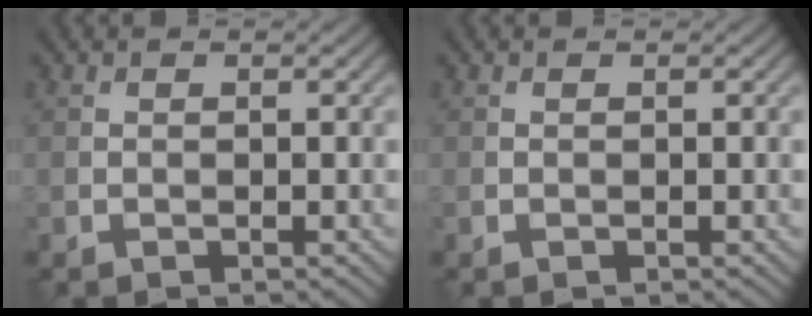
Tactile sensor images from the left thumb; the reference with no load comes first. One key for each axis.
{"total": 0.0}